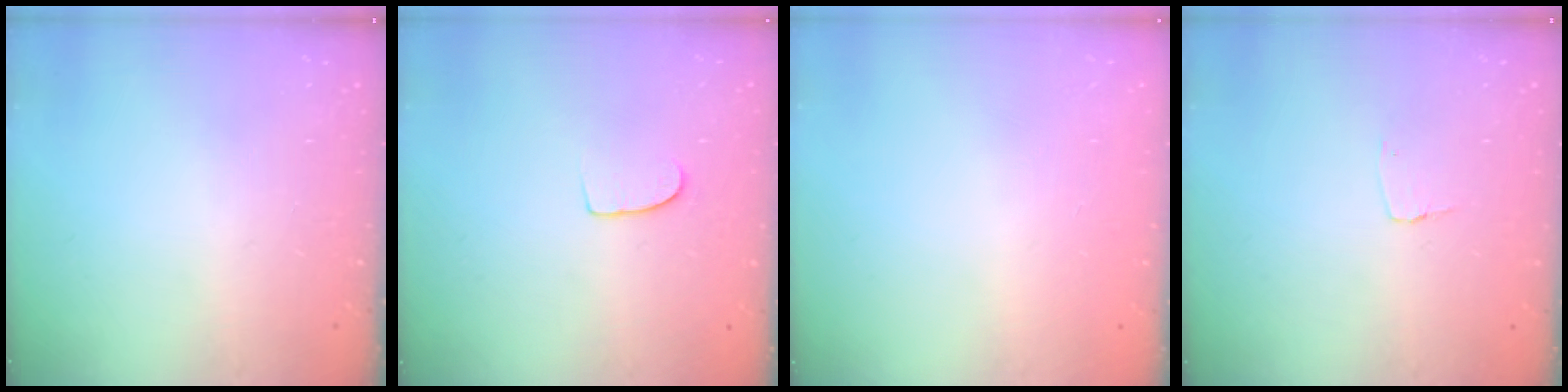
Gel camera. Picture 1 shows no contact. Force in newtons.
{"total": 6.8, "press": 6.8, "slide": 0.6}
{"total": 0.0}
{"total": 2.6, "press": 2.6, "slide": 0.2}